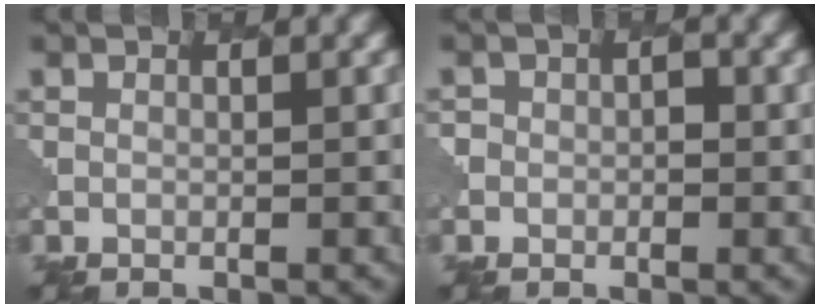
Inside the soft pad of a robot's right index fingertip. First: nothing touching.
{"total": 1.4, "force": [-0.4, 1.4, 0.1], "torque": [0.011, 0.004, -0.011]}